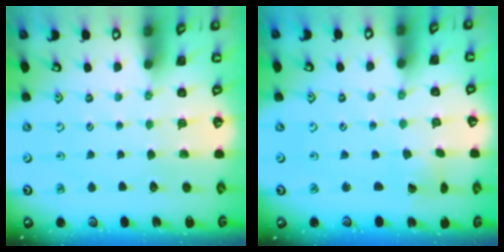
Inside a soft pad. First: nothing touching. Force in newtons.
{"total": 1.7, "press": 1.7, "slide": 0.1}